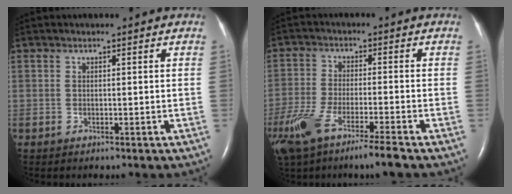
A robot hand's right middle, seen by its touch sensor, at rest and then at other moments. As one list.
[{"total": 10.3, "force": [-6.8, 0.9, 7.6], "torque": [-0.153, -0.022, -0.122]}]